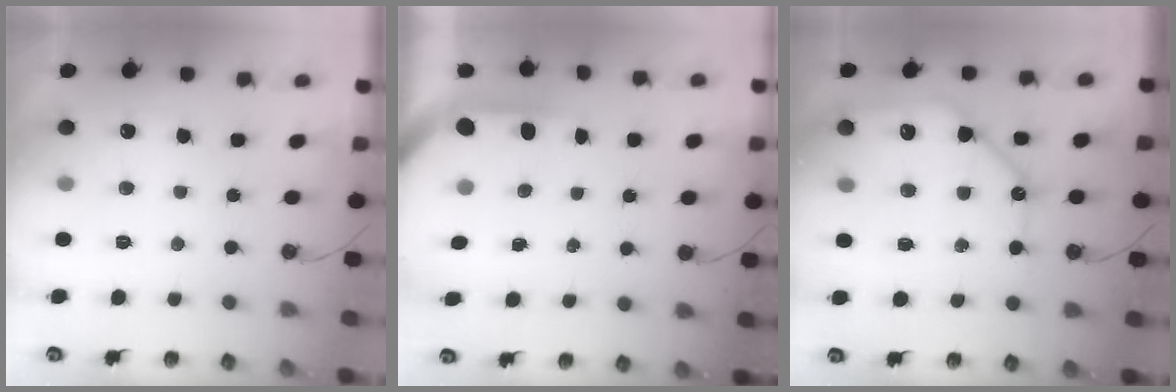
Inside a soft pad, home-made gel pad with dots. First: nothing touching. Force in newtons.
{"total": 3.8, "press": 3.7, "slide": 0.4}
{"total": 12.3, "press": 12.2, "slide": 1.6}